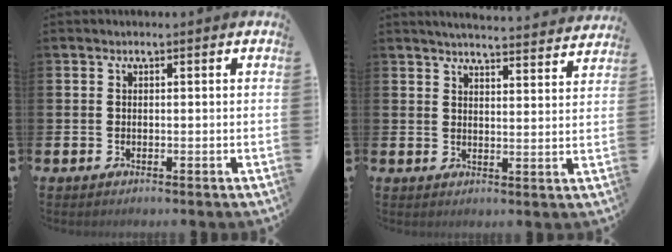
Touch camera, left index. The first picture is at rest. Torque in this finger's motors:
{"motor_torque": [0.66, -1.28, 0.19, 0.04]}